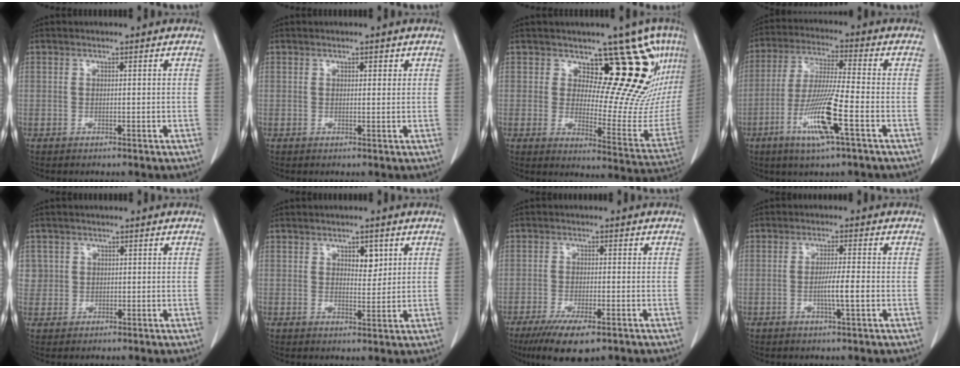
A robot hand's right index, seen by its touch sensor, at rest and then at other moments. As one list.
[{"total": 1.1, "force": [0.7, 0.5, 0.7], "torque": [-0.009, -0.002, 0.007]}, {"total": 17.2, "force": [9.5, 6.4, 12.9], "torque": [-0.150, -0.034, 0.106]}, {"total": 11.6, "force": [-4.5, 0.0, 10.6], "torque": [-0.211, -0.018, -0.087]}, {"total": 2.7, "force": [0.8, 2.6, -0.1], "torque": [0.022, 0.006, 0.014]}, {"total": 4.1, "force": [1.6, 2.3, 3.0], "torque": [-0.037, 0.005, 0.024]}, {"total": 8.4, "force": [-5.3, 2.2, 6.0], "torque": [-0.099, -0.017, -0.084]}, {"total": 3.9, "force": [-0.9, -0.2, 3.8], "torque": [-0.066, -0.003, -0.014]}]